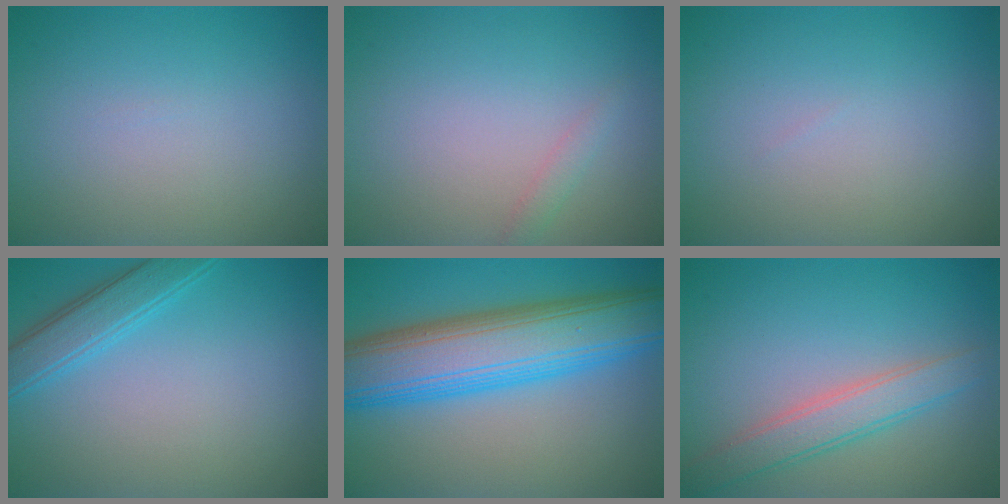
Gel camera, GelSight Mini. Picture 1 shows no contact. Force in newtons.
{"total": 0.9, "press": 0.9, "slide": 0.0}
{"total": 0.0}
{"total": 3.1, "press": 3.1, "slide": 0.1}
{"total": 11.2, "press": 11.2, "slide": 0.4}
{"total": 3.5, "press": 3.5, "slide": 0.2}